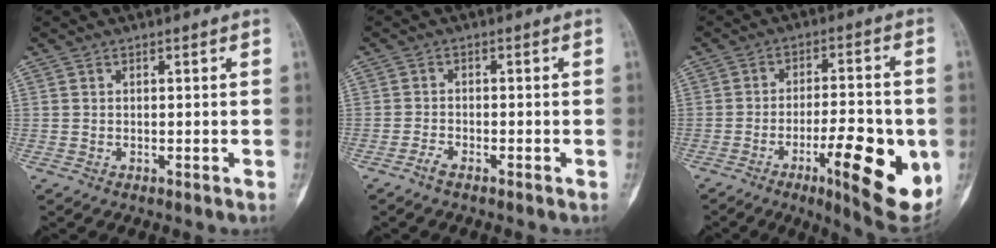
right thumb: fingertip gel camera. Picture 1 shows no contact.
{"total": 1.8, "force": [-1.5, 0.4, 0.9], "torque": [-0.025, 0.005, -0.032]}
{"total": 16.9, "force": [-5.2, 4.6, 15.4], "torque": [-0.206, 0.000, -0.071]}